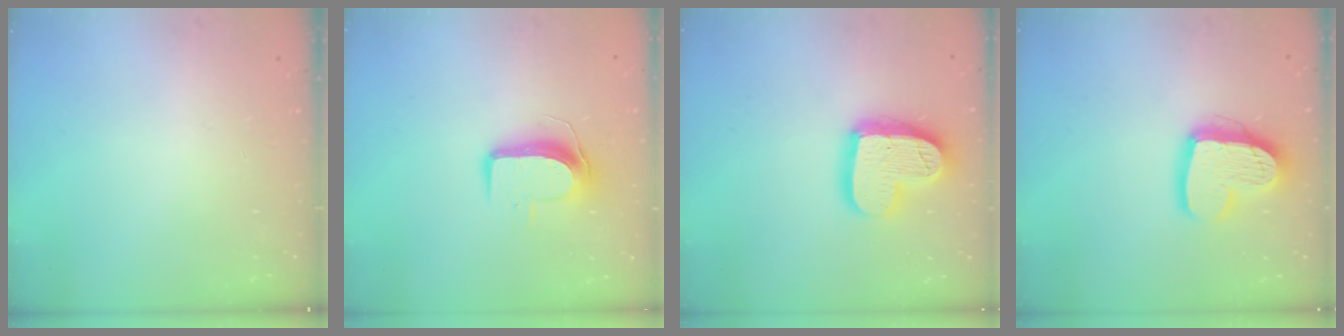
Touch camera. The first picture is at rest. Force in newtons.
{"total": 9.4, "press": 9.3, "slide": 0.9}
{"total": 17.8, "press": 17.8, "slide": 1.4}
{"total": 14.9, "press": 14.8, "slide": 1.4}